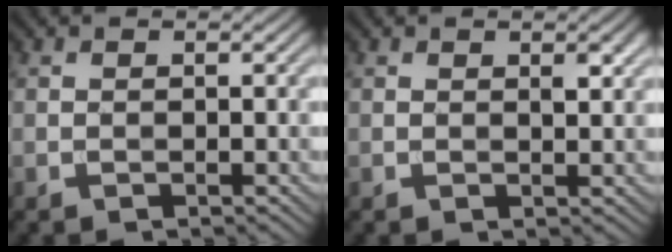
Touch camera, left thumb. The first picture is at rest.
{"total": 1.4, "force": [0.7, 0.5, 1.2], "torque": [-0.018, -0.003, 0.014]}